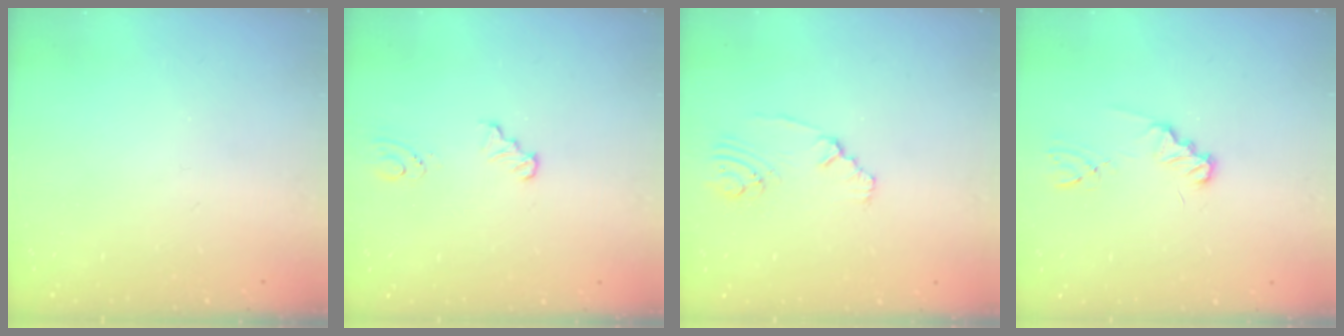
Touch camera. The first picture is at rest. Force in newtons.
{"total": 3.3, "press": 3.3, "slide": 0.3}
{"total": 2.2, "press": 2.1, "slide": 0.6}
{"total": 1.8, "press": 1.8, "slide": 0.3}